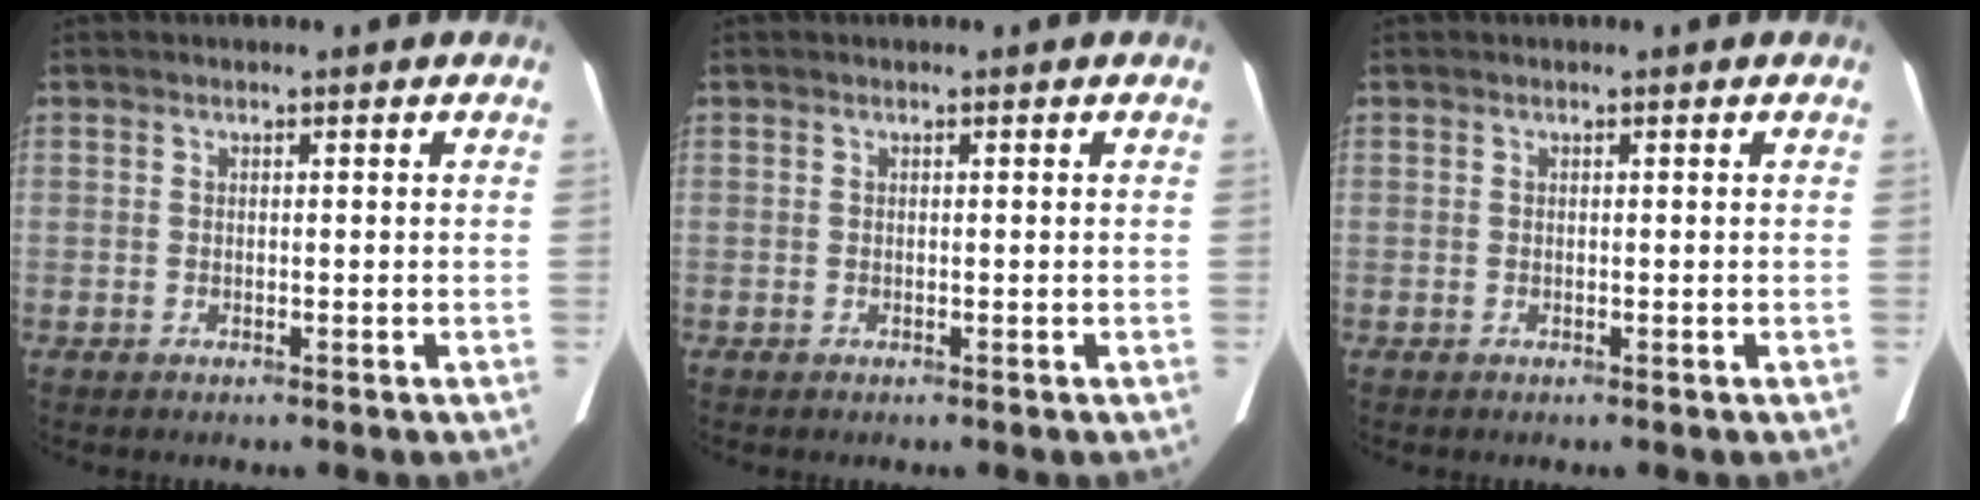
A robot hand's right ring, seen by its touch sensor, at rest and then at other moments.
{"total": 0.0}
{"total": 0.0}